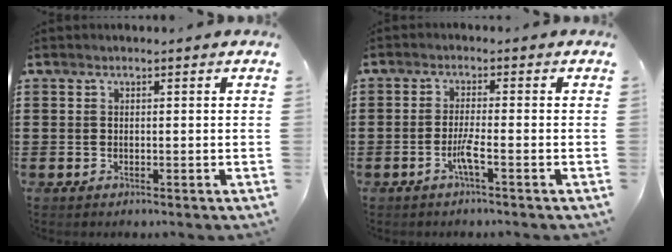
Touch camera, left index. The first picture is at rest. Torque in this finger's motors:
{"motor_torque": [0.22, 0.22, 0.15, 0.04]}